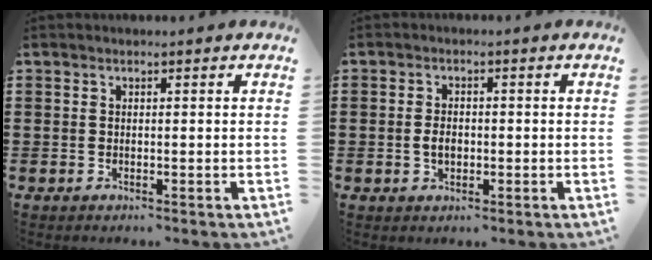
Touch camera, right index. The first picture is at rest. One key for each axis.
{"total": 2.4, "fx": -0.4, "fy": 1.4, "fz": 1.9, "tx": -0.036, "ty": 0.002, "tz": -0.007}